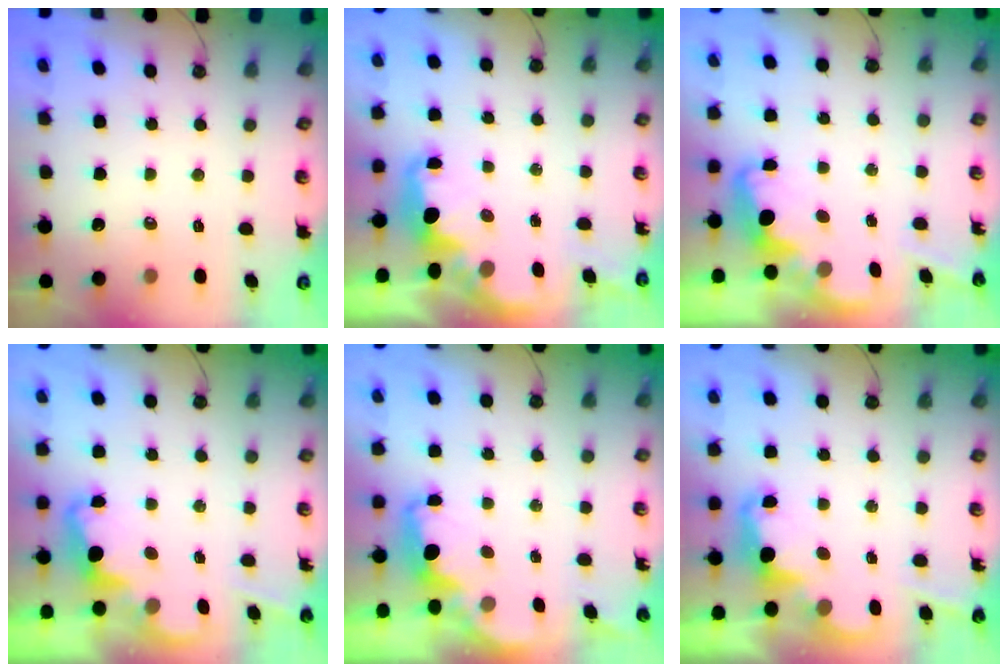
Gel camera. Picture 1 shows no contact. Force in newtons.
{"total": 3.0, "press": 2.9, "slide": 0.6}
{"total": 2.8, "press": 2.7, "slide": 0.8}
{"total": 2.4, "press": 2.3, "slide": 0.6}
{"total": 1.7, "press": 1.6, "slide": 0.5}
{"total": 2.5, "press": 2.5, "slide": 0.6}